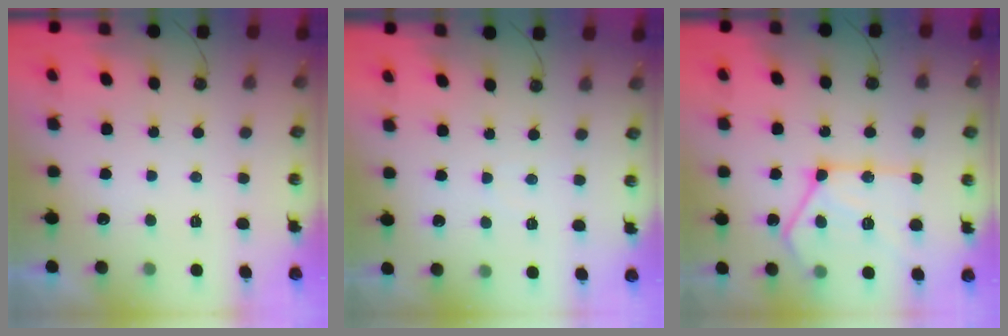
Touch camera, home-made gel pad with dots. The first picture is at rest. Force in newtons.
{"total": 1.9, "press": 1.9, "slide": 0.3}
{"total": 19.5, "press": 19.4, "slide": 1.8}